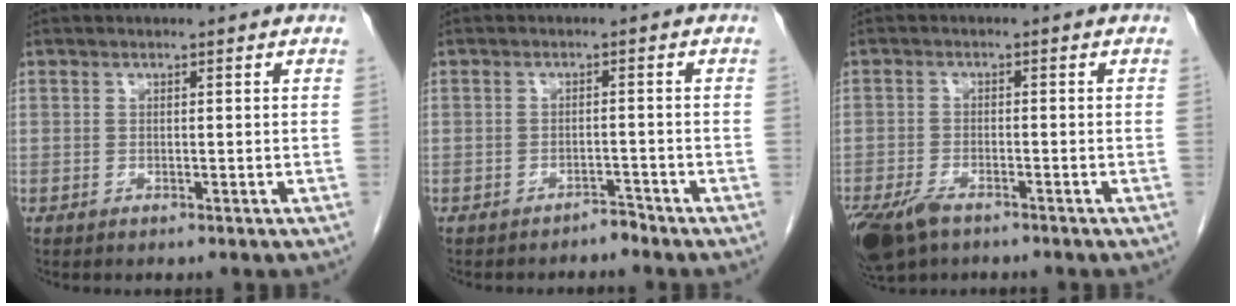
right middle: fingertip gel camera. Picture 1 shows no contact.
{"total": 1.6, "force": [-1.6, 0.3, 0.1], "torque": [-0.001, -0.003, -0.021]}
{"total": 7.6, "force": [-5.2, 3.2, 4.5], "torque": [-0.093, -0.012, -0.093]}